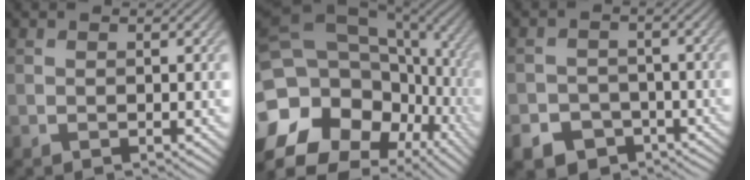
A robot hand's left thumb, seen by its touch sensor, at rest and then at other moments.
{"total": 17.7, "force": [-6.8, 12.8, 10.2], "torque": [-0.266, 0.013, -0.096]}
{"total": 9.0, "force": [-5.5, 6.8, 2.1], "torque": [-0.047, -0.028, -0.088]}